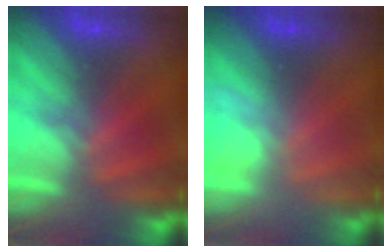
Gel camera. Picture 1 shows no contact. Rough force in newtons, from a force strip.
{"total": 2.9}